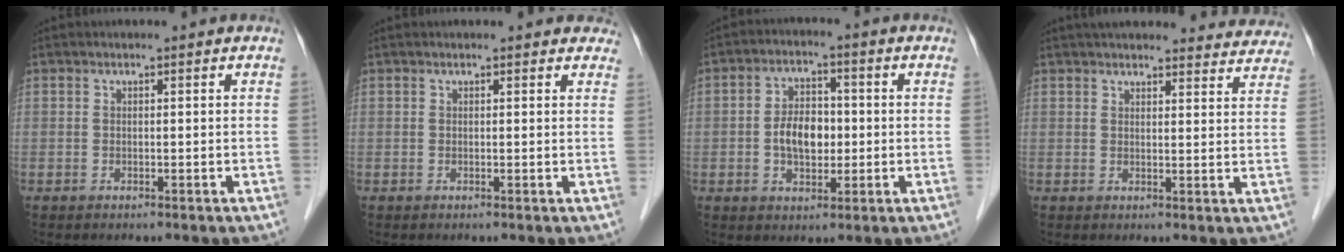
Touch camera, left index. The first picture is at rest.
{"total": 4.7, "force": [4.3, 1.5, 1.2], "torque": [0.002, 0.013, 0.033]}
{"total": 6.2, "force": [-0.8, 3.8, 4.9], "torque": [-0.098, 0.005, -0.013]}
{"total": 22.0, "force": [20.6, 4.9, 6.2], "torque": [-0.078, -0.007, 0.240]}